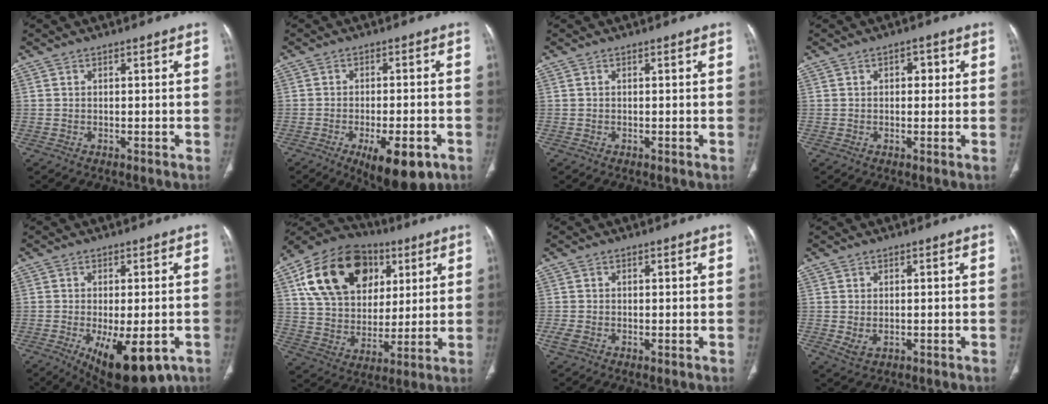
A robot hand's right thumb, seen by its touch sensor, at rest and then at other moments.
{"total": 11.1, "force": [-5.3, 4.0, 8.8], "torque": [-0.120, 0.005, -0.070]}
{"total": 0.0}
{"total": 2.8, "force": [0.7, 1.7, 2.1], "torque": [-0.012, -0.001, 0.006]}
{"total": 13.6, "force": [-5.6, 5.7, 11.0], "torque": [-0.151, -0.008, -0.068]}
{"total": 23.1, "force": [8.8, 16.4, 13.8], "torque": [-0.226, 0.002, 0.149]}
{"total": 2.0, "force": [-0.7, 1.3, 1.4], "torque": [-0.040, 0.001, -0.014]}
{"total": 2.7, "force": [-0.4, 1.8, 2.0], "torque": [-0.040, -0.001, 0.001]}